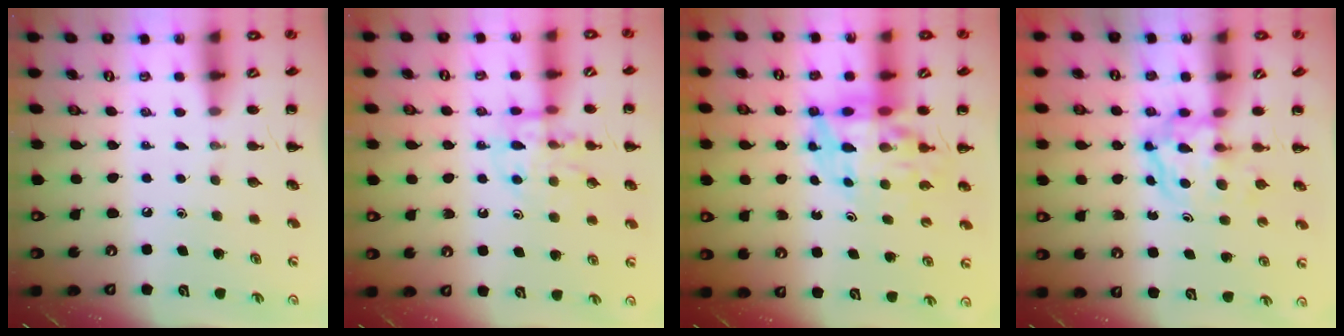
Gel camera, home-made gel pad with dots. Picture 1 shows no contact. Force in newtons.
{"total": 11.1, "press": 11.0, "slide": 1.3}
{"total": 11.0, "press": 10.5, "slide": 3.2}
{"total": 3.9, "press": 3.9, "slide": 0.5}